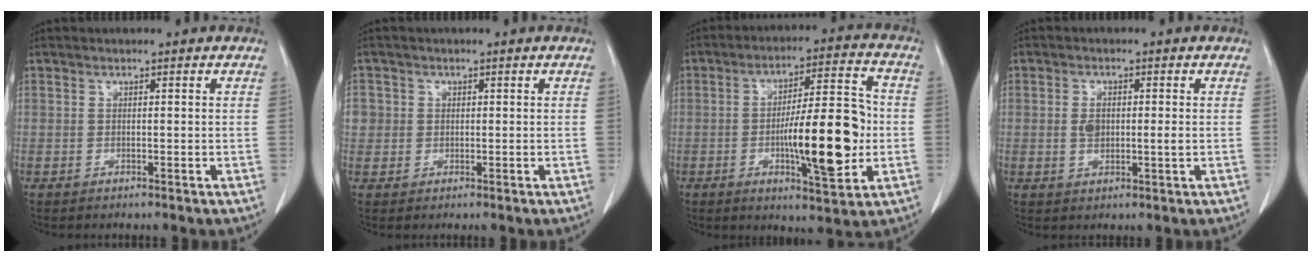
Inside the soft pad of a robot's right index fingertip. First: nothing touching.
{"total": 3.0, "force": [0.4, 2.9, 0.5], "torque": [0.003, 0.008, 0.011]}
{"total": 14.6, "force": [-2.2, 3.1, 14.1], "torque": [-0.214, 0.011, -0.027]}
{"total": 3.5, "force": [0.2, 1.5, 3.2], "torque": [-0.060, 0.006, 0.008]}